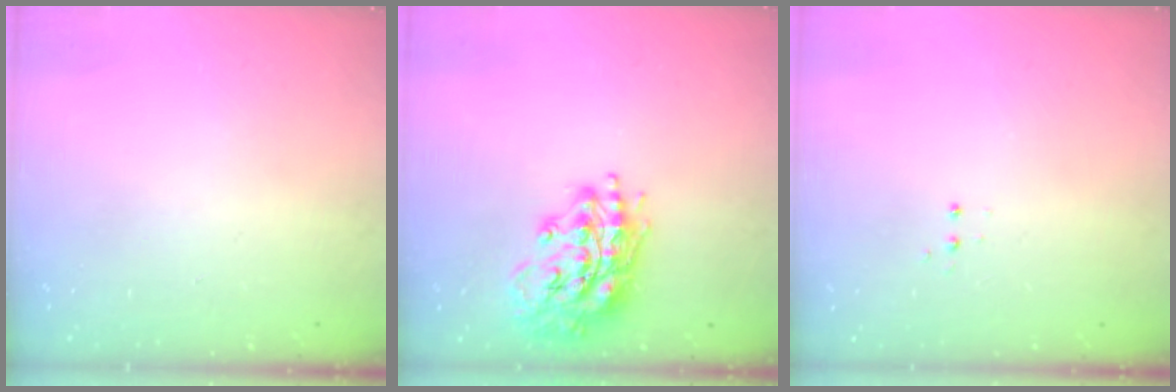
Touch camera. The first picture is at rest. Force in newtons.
{"total": 16.5, "press": 16.4, "slide": 1.9}
{"total": 3.4, "press": 3.3, "slide": 0.7}